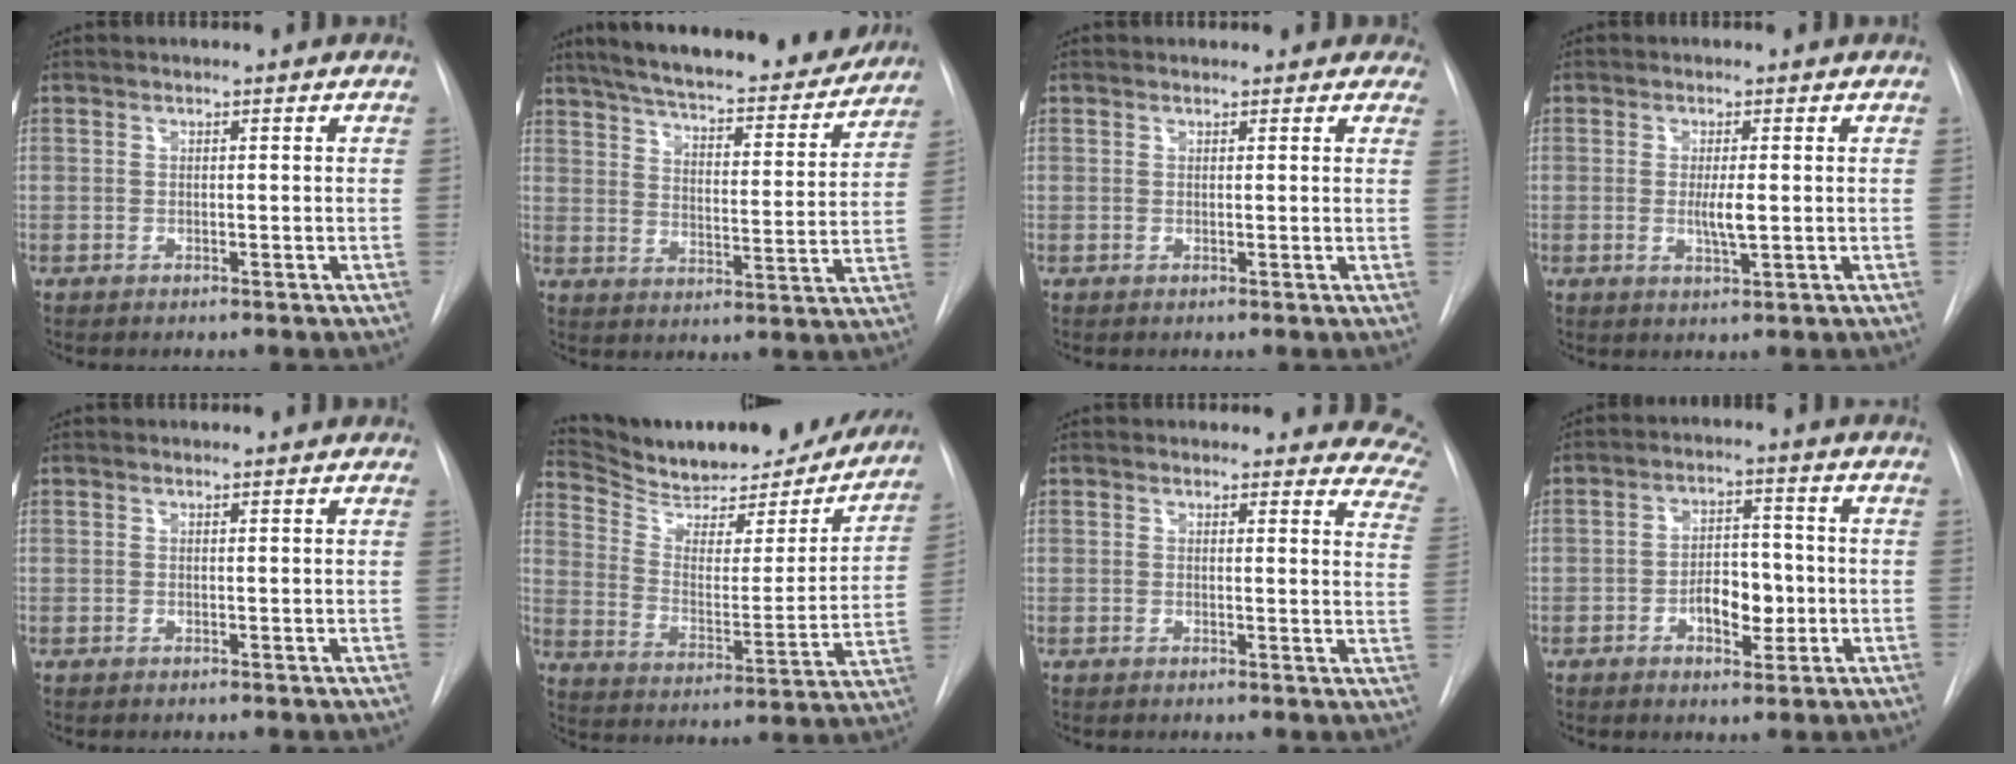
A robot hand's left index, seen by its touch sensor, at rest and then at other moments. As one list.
[{"total": 25.0, "force": [21.8, 5.0, 11.0], "torque": [-0.180, -0.023, 0.287]}, {"total": 4.1, "force": [3.6, 2.1, 0.3], "torque": [0.022, -0.007, 0.018]}, {"total": 3.1, "force": [-0.5, 0.4, 3.0], "torque": [-0.057, -0.009, -0.007]}, {"total": 0.8, "force": [0.7, 0.5, 0.1], "torque": [-0.006, 0.005, 0.003]}, {"total": 24.3, "force": [22.3, 5.9, 7.8], "torque": [-0.122, -0.050, 0.306]}, {"total": 11.9, "force": [11.0, 4.1, 1.8], "torque": [0.031, -0.062, 0.074]}, {"total": 6.3, "force": [-2.0, 3.3, 5.0], "torque": [-0.082, 0.006, -0.028]}]